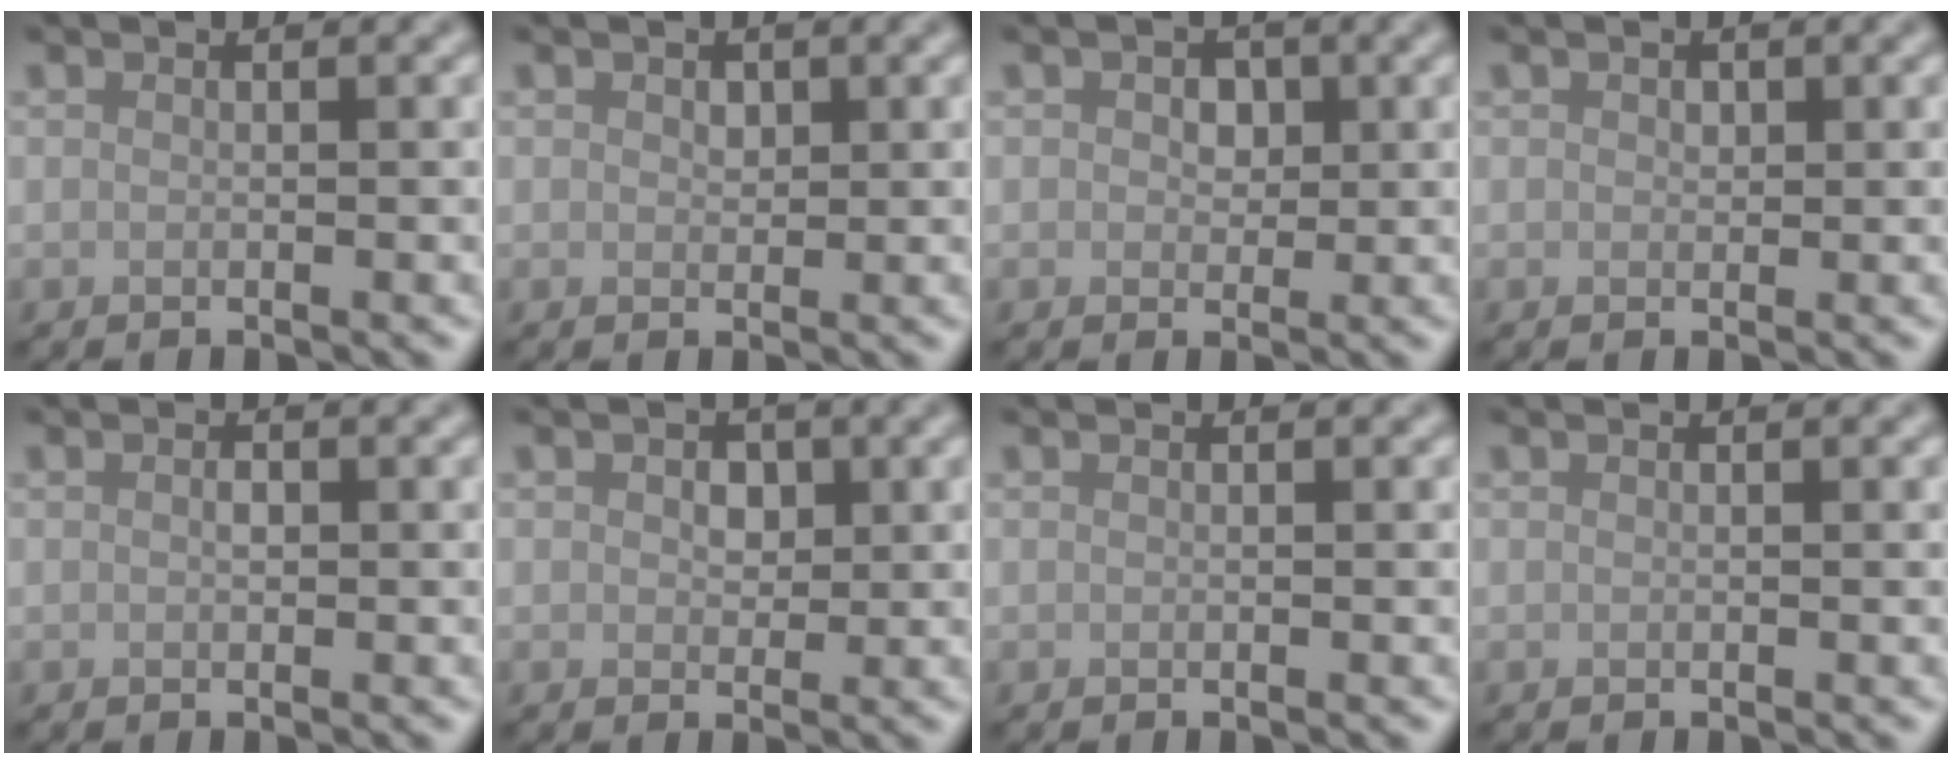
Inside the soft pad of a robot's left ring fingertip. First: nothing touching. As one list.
[{"total": 0.9, "force": [0.4, 0.7, 0.4], "torque": [-0.008, -0.003, 0.007]}, {"total": 1.8, "force": [0.4, 1.4, 1.0], "torque": [-0.016, -0.001, 0.001]}, {"total": 0.6, "force": [0.2, 0.5, 0.2], "torque": [-0.005, -0.003, 0.003]}, {"total": 0.6, "force": [0.0, 0.4, 0.5], "torque": [-0.010, 0.000, 0.000]}, {"total": 1.7, "force": [0.4, 1.3, 1.0], "torque": [-0.018, -0.002, 0.003]}, {"total": 0.0}, {"total": 0.0}]